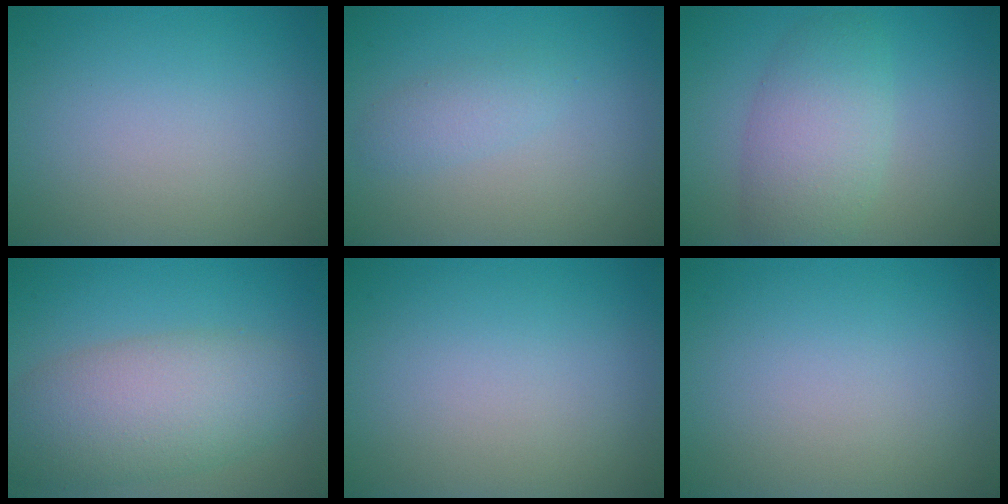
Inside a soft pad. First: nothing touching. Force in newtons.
{"total": 1.5, "press": 1.5, "slide": 0.1}
{"total": 5.0, "press": 5.0, "slide": 0.2}
{"total": 7.2, "press": 7.2, "slide": 0.1}
{"total": 0.0}
{"total": 0.0}